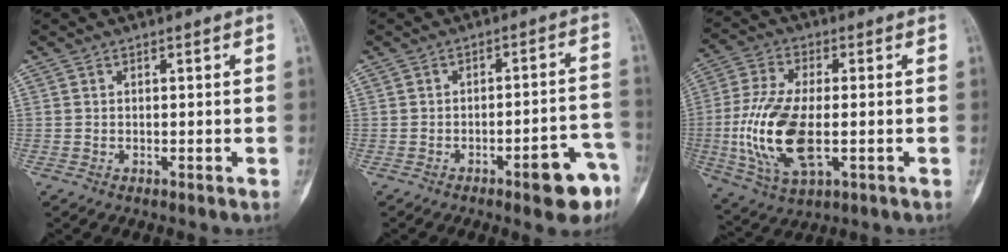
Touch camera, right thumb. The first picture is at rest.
{"total": 9.6, "force": [-5.3, 2.6, 7.5], "torque": [-0.079, 0.038, -0.061]}
{"total": 15.7, "force": [-2.3, 7.3, 13.8], "torque": [-0.290, -0.004, -0.039]}